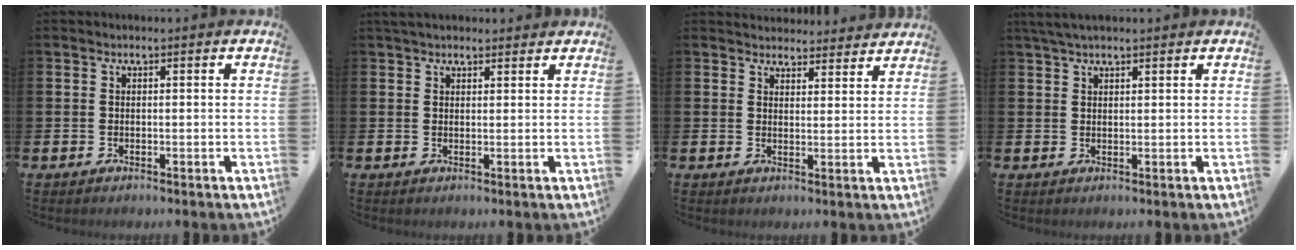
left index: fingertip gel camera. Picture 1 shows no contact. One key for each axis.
{"total": 2.3, "fx": 2.1, "fy": 0.8, "fz": 0.5, "tx": -0.006, "ty": 0.000, "tz": 0.036}
{"total": 3.6, "fx": 3.5, "fy": 0.9, "fz": -0.1, "tx": 0.002, "ty": -0.021, "tz": 0.063}
{"total": 2.7, "fx": 2.2, "fy": 0.7, "fz": 1.3, "tx": -0.030, "ty": 0.002, "tz": 0.041}